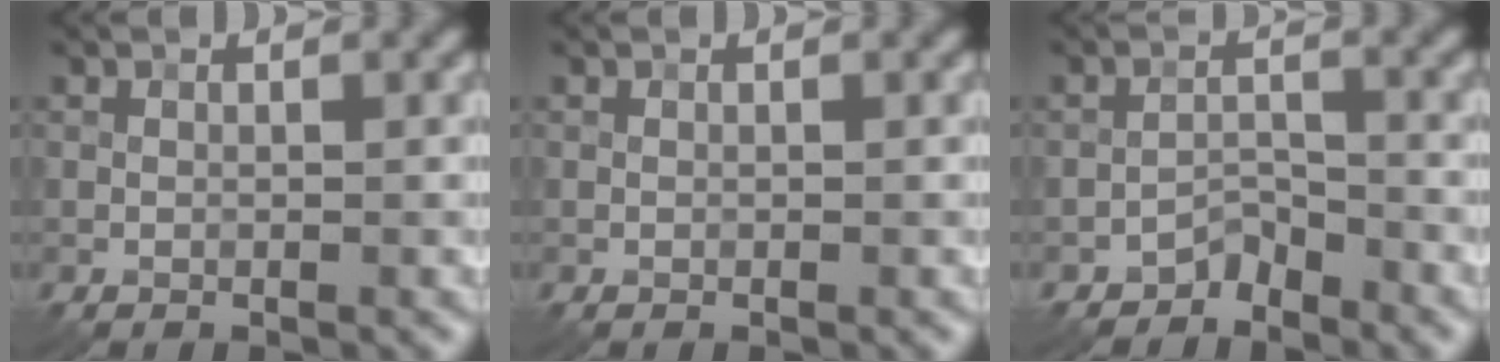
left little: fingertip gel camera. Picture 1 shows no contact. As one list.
[{"total": 0.0}, {"total": 2.0, "force": [-1.8, 0.7, 0.3], "torque": [0.000, 0.011, -0.037]}]